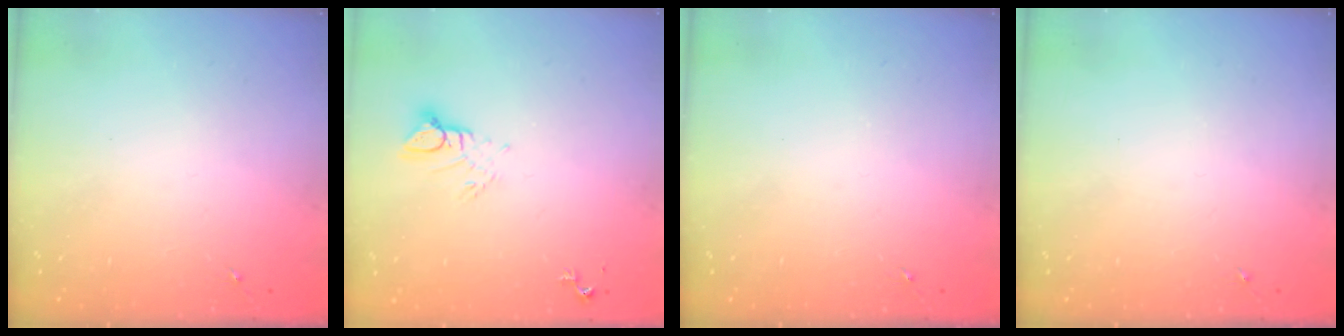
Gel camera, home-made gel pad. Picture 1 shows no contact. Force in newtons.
{"total": 5.7, "press": 5.7, "slide": 0.3}
{"total": 0.0}
{"total": 0.0}